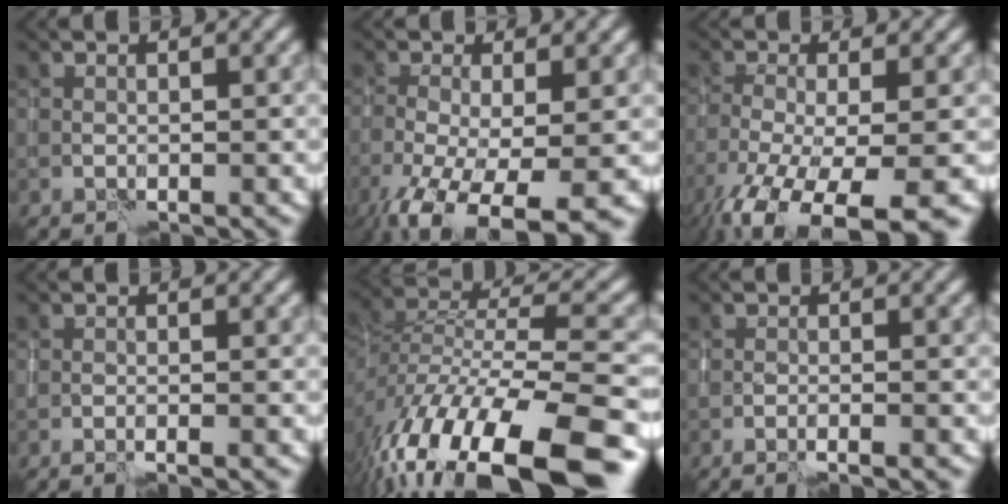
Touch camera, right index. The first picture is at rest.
{"total": 9.4, "force": [-5.0, 3.4, 7.3], "torque": [-0.145, -0.043, -0.080]}
{"total": 11.4, "force": [-7.4, 3.6, 7.9], "torque": [-0.164, -0.043, -0.110]}
{"total": 1.4, "force": [-0.9, 0.1, 1.0], "torque": [-0.017, 0.006, -0.020]}
{"total": 15.9, "force": [-10.5, 5.7, 10.4], "torque": [-0.220, -0.018, -0.164]}
{"total": 2.0, "force": [-1.5, 0.2, 1.3], "torque": [-0.019, 0.005, -0.029]}